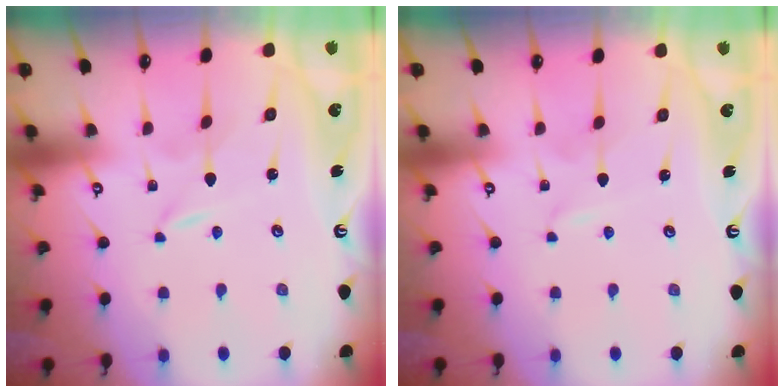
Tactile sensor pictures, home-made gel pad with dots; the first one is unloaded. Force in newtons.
{"total": 1.7, "press": 1.7, "slide": 0.1}